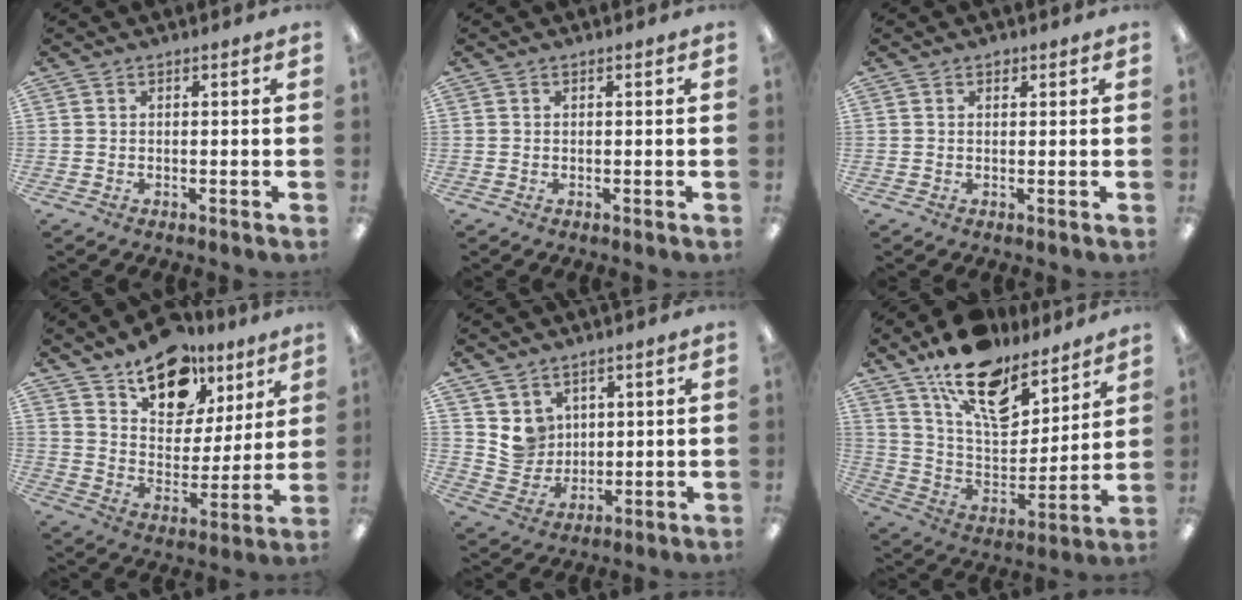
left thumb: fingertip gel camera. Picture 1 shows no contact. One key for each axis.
{"total": 0.0}
{"total": 1.1, "fx": 0.8, "fy": 0.7, "fz": 0.5, "tx": -0.001, "ty": -0.001, "tz": 0.012}
{"total": 16.3, "fx": 11.3, "fy": 9.5, "fz": 6.9, "tx": -0.099, "ty": -0.069, "tz": 0.204}
{"total": 7.2, "fx": 4.3, "fy": 5.7, "fz": 0.3, "tx": -0.018, "ty": -0.026, "tz": 0.086}
{"total": 18.3, "fx": 12.8, "fy": 8.8, "fz": 9.6, "tx": -0.170, "ty": -0.081, "tz": 0.229}